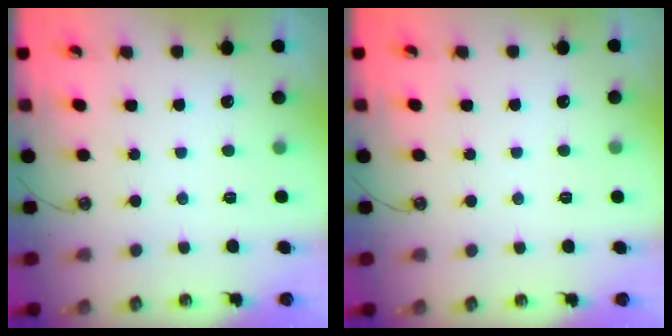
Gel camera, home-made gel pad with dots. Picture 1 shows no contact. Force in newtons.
{"total": 0.0}